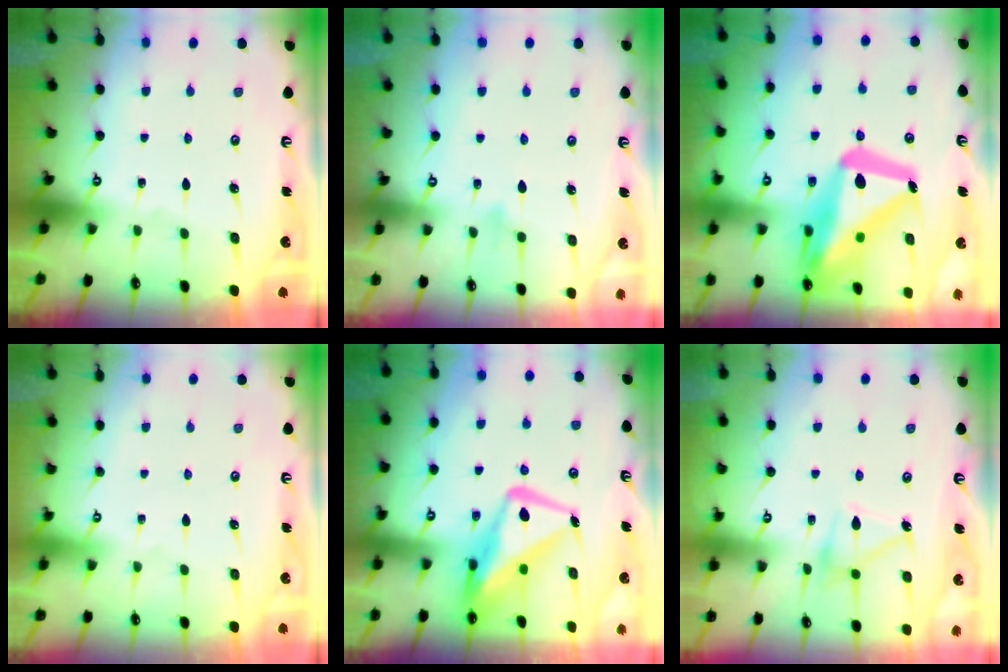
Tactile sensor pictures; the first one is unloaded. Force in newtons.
{"total": 7.8, "press": 7.7, "slide": 1.7}
{"total": 24.0, "press": 23.9, "slide": 2.4}
{"total": 3.8, "press": 3.8, "slide": 0.1}
{"total": 14.9, "press": 14.8, "slide": 1.6}
{"total": 12.7, "press": 12.7, "slide": 0.7}